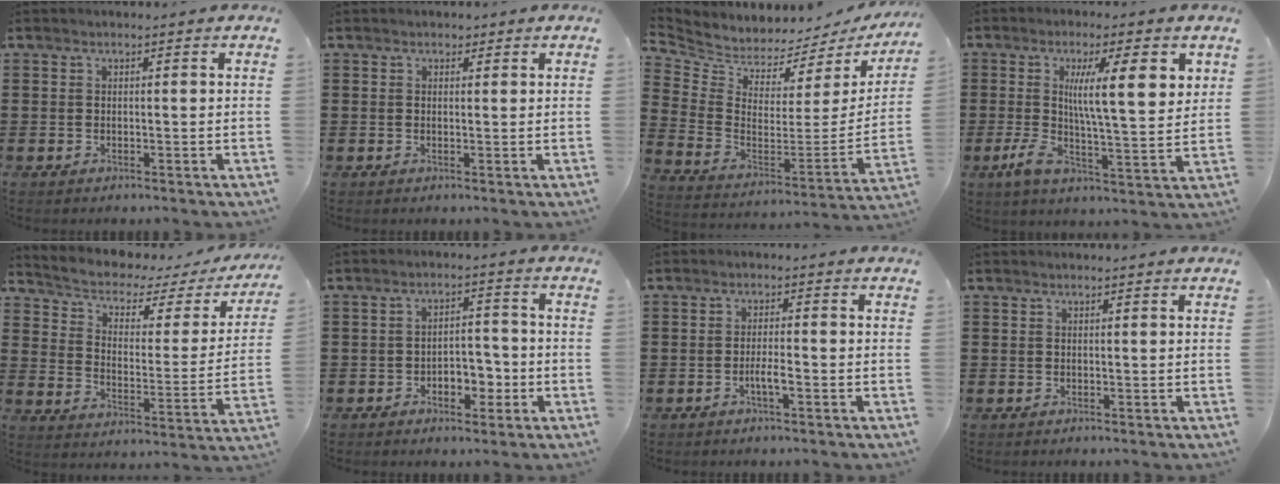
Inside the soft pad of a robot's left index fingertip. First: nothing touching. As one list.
[{"total": 1.0, "force": [0.7, 0.6, 0.4], "torque": [-0.009, 0.006, 0.012]}, {"total": 4.0, "force": [3.9, 0.7, -0.1], "torque": [-0.031, -0.057, 0.064]}, {"total": 11.9, "force": [3.7, 2.8, 10.9], "torque": [-0.183, -0.007, 0.055]}, {"total": 3.5, "force": [2.6, 1.5, 1.8], "torque": [-0.053, -0.023, 0.034]}, {"total": 4.3, "force": [-2.1, 2.8, 2.6], "torque": [-0.043, 0.005, -0.043]}, {"total": 2.6, "force": [-1.2, 0.5, 2.3], "torque": [-0.041, 0.003, -0.021]}, {"total": 0.0}]